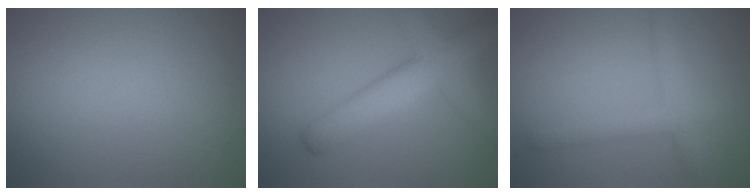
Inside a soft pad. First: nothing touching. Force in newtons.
{"total": 6.0, "press": 5.9, "slide": 0.3}
{"total": 2.9, "press": 2.9, "slide": 0.1}